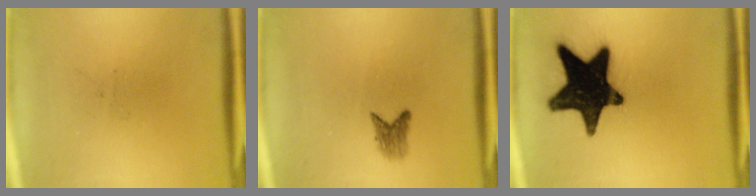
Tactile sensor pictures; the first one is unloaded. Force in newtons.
{"total": 1.8}
{"total": 19.6}